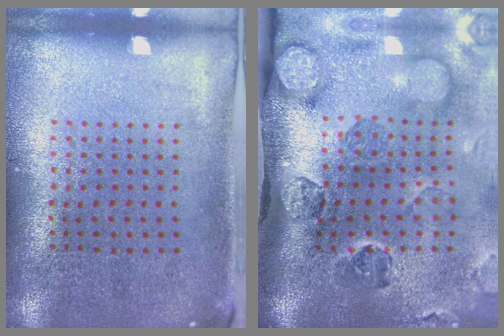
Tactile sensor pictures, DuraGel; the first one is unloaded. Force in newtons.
{"total": 5.0, "press": 3.6, "slide": 3.5}